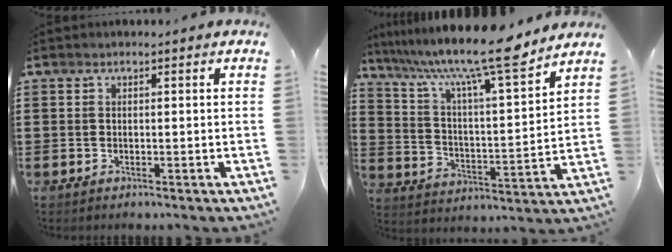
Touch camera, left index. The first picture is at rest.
{"total": 12.5, "force": [9.8, 1.1, 7.7], "torque": [-0.164, -0.061, 0.157]}